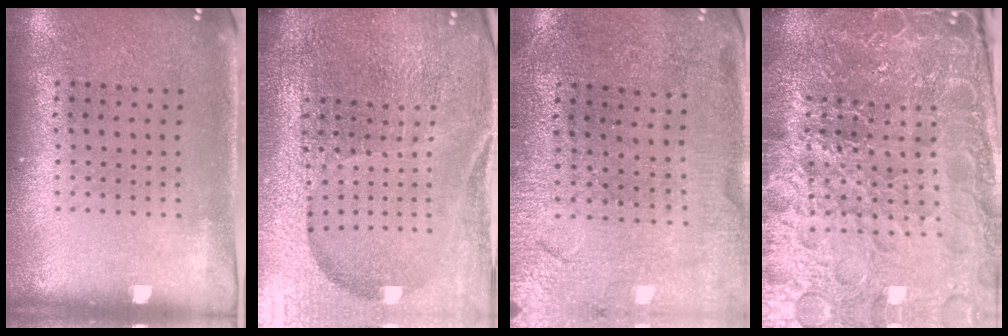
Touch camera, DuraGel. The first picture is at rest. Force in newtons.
{"total": 6.6, "press": 5.8, "slide": 3.2}
{"total": 1.0, "press": 0.9, "slide": 0.3}
{"total": 6.9, "press": 6.1, "slide": 3.2}